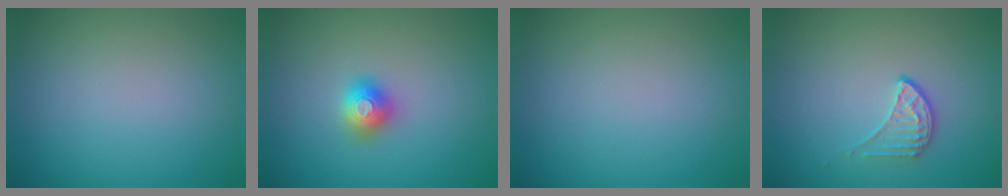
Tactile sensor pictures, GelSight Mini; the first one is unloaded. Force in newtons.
{"total": 1.6, "press": 1.6, "slide": 0.2}
{"total": 0.0}
{"total": 1.9, "press": 1.3, "slide": 1.3}